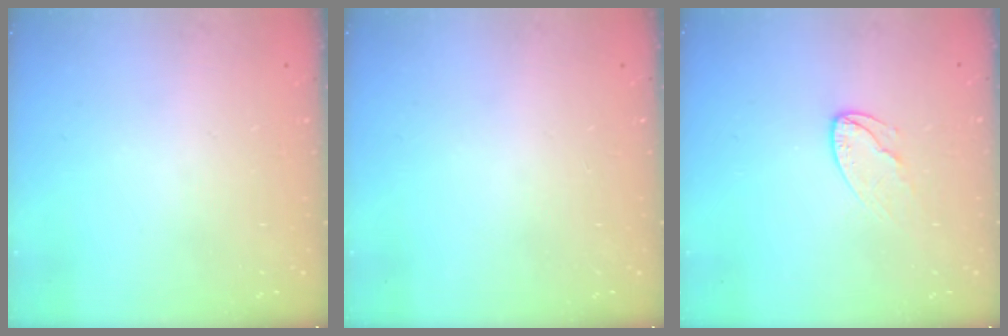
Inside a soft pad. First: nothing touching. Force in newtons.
{"total": 0.0}
{"total": 7.1, "press": 7.1, "slide": 0.5}